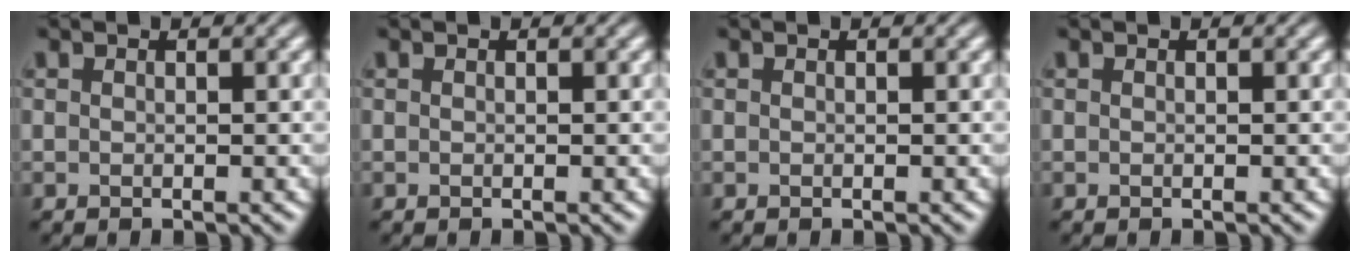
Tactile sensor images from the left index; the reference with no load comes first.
{"total": 0.0}
{"total": 0.0}
{"total": 0.0}